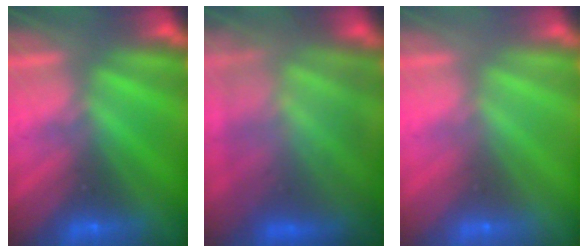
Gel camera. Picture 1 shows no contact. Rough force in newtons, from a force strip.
{"total": 14.6}
{"total": 3.2}